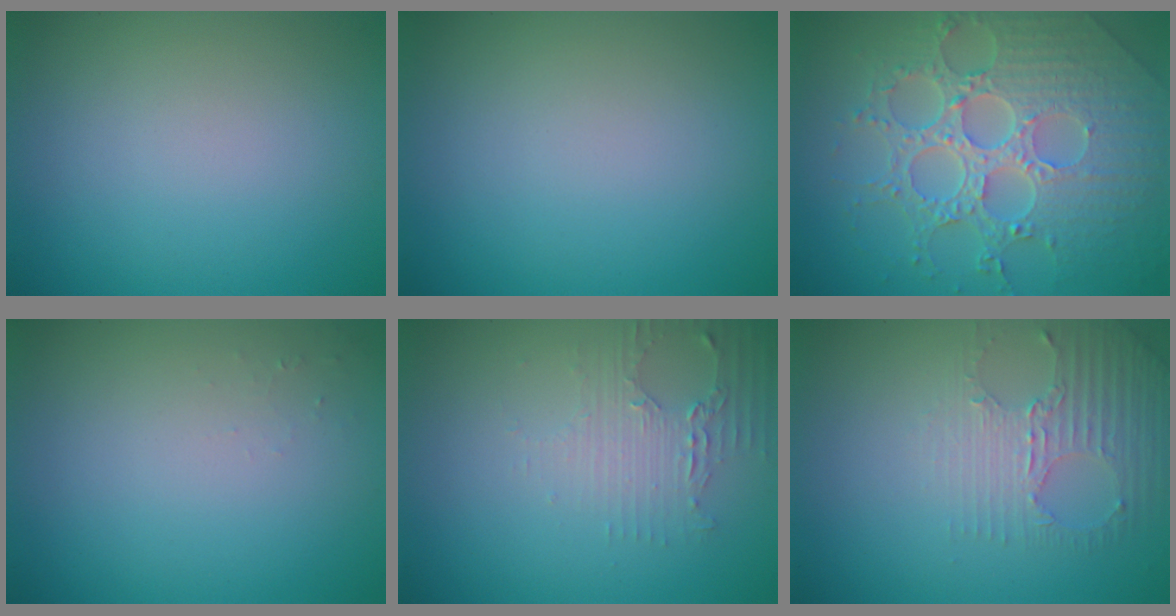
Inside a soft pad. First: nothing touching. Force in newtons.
{"total": 0.0}
{"total": 8.1, "press": 6.0, "slide": 5.5}
{"total": 0.5, "press": 0.5, "slide": 0.1}
{"total": 2.2, "press": 2.1, "slide": 0.6}
{"total": 2.8, "press": 2.4, "slide": 1.4}